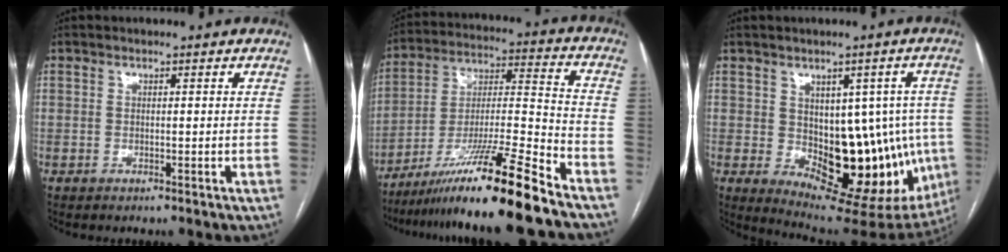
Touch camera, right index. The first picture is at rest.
{"total": 18.3, "force": [-14.1, -2.0, 11.4], "torque": [-0.216, -0.019, -0.250]}
{"total": 17.9, "force": [-2.2, 9.0, 15.3], "torque": [-0.165, 0.013, -0.002]}